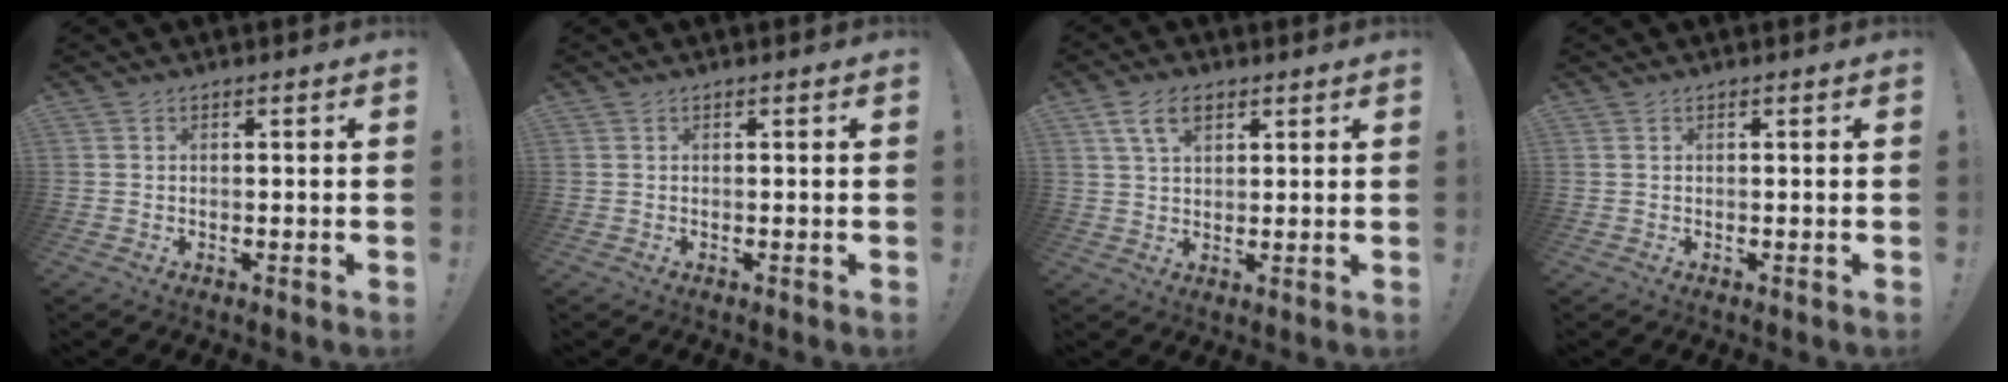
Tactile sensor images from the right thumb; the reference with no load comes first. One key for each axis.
{"total": 0.0}
{"total": 7.7, "fx": 3.8, "fy": 4.4, "fz": 5.0, "tx": -0.081, "ty": -0.003, "tz": 0.072}
{"total": 0.0}